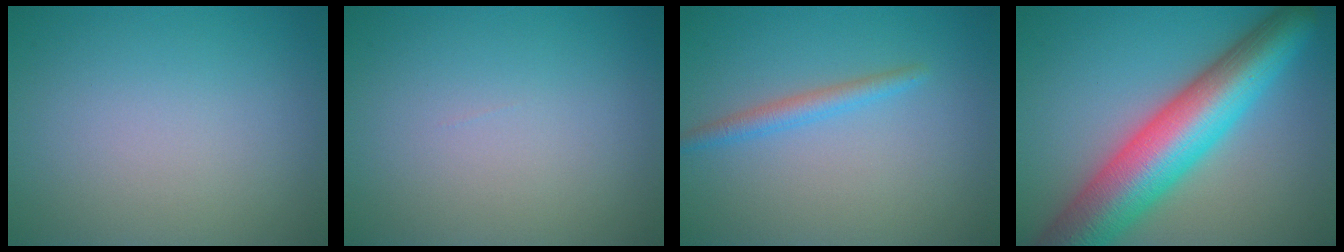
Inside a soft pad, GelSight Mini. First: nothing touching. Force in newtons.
{"total": 0.0}
{"total": 1.8, "press": 1.8, "slide": 0.1}
{"total": 11.5, "press": 11.5, "slide": 0.3}